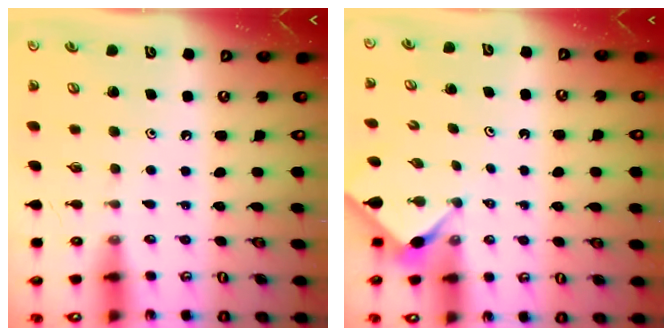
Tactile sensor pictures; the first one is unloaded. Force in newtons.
{"total": 2.8, "press": 2.8, "slide": 0.4}